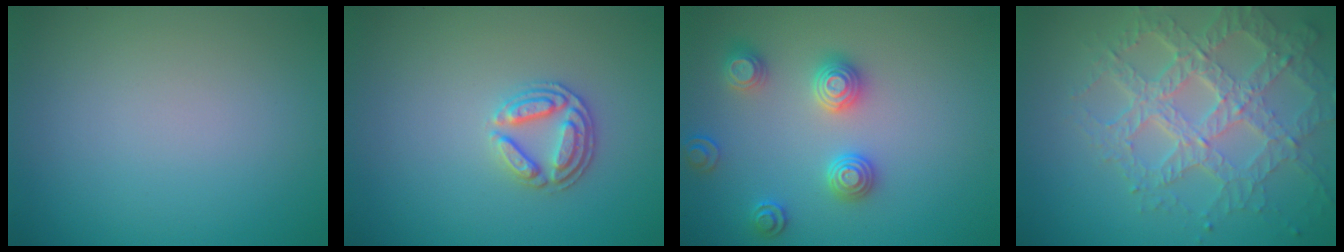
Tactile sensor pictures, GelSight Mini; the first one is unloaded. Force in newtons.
{"total": 2.7, "press": 2.6, "slide": 0.9}
{"total": 3.3, "press": 3.3, "slide": 0.3}
{"total": 7.0, "press": 5.0, "slide": 4.9}